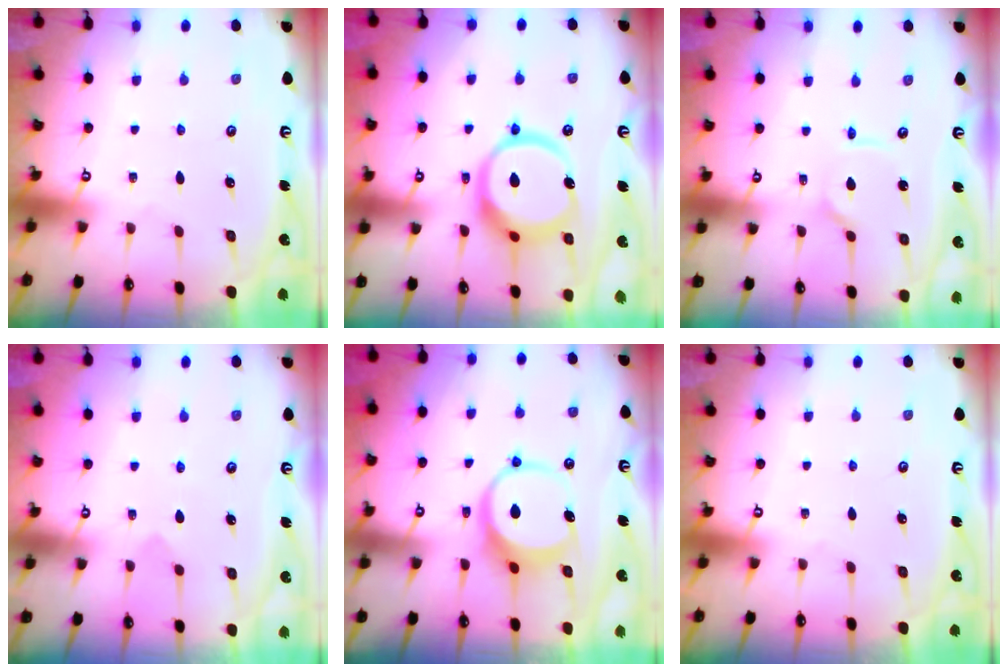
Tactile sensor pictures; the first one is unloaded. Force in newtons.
{"total": 14.7, "press": 14.5, "slide": 2.4}
{"total": 3.9, "press": 3.9, "slide": 0.4}
{"total": 3.7, "press": 3.6, "slide": 0.7}
{"total": 8.7, "press": 8.6, "slide": 1.4}
{"total": 0.0}